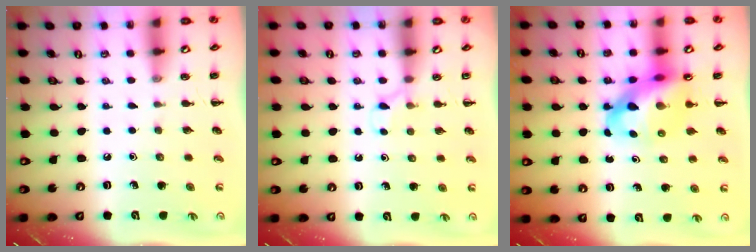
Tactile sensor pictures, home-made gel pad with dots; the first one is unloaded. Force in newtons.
{"total": 3.6, "press": 3.3, "slide": 1.3}
{"total": 12.5, "press": 12.1, "slide": 3.4}